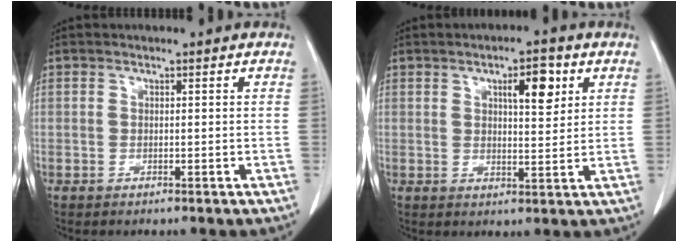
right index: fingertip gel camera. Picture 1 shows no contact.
{"total": 5.8, "force": [2.6, 1.6, 4.9], "torque": [-0.076, 0.002, 0.039]}